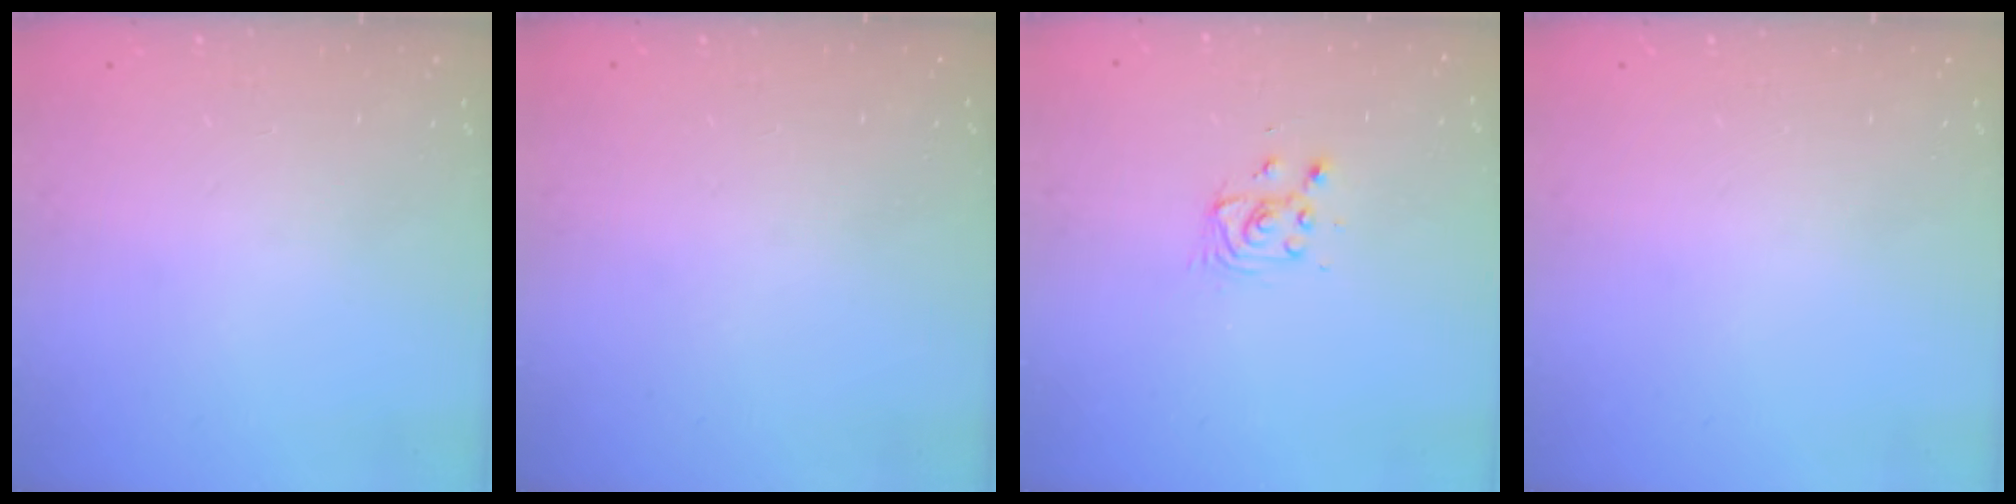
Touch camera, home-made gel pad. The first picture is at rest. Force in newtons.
{"total": 0.0}
{"total": 3.5, "press": 3.5, "slide": 0.4}
{"total": 0.0}